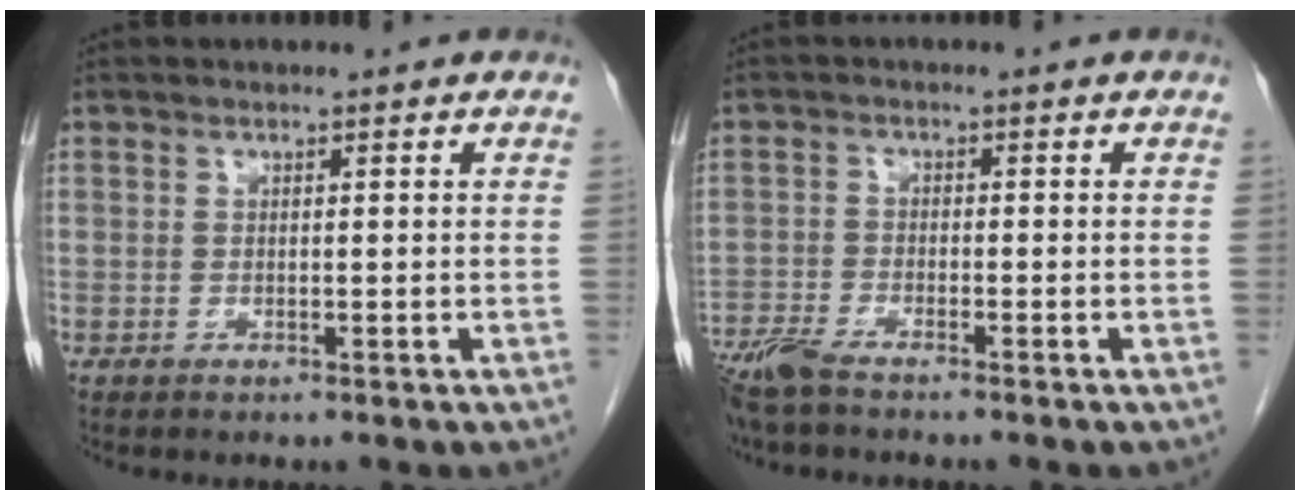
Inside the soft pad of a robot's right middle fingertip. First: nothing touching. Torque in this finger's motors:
{"motor_torque": [0.27, -0.23, 0.11, 0.08]}